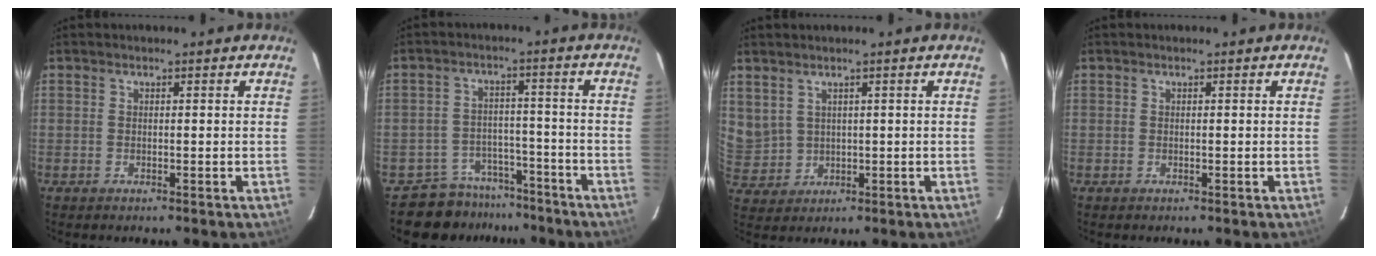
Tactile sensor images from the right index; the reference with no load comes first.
{"total": 8.4, "force": [-7.0, 4.6, 0.1], "torque": [-0.011, 0.030, -0.097]}
{"total": 6.0, "force": [3.1, 4.6, 2.2], "torque": [-0.051, 0.007, 0.083]}
{"total": 0.0}